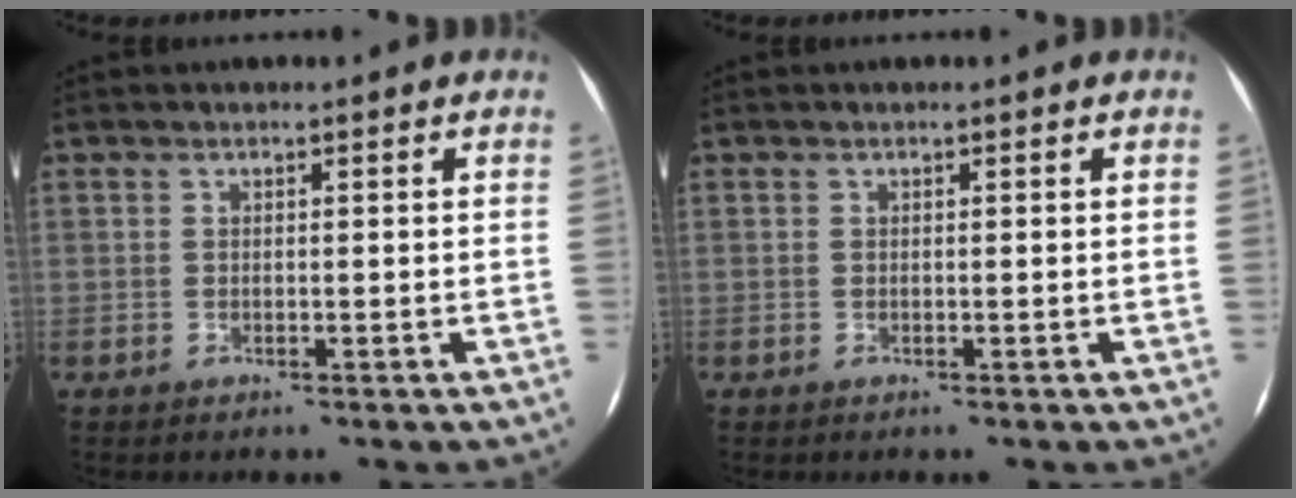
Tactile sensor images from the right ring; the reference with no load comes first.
{"total": 0.0}